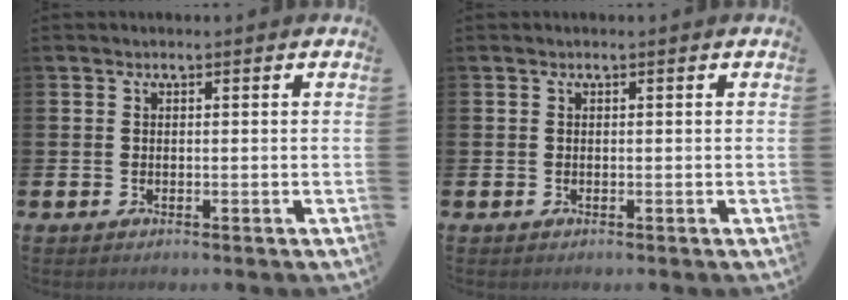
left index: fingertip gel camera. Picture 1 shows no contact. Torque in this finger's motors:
{"motor_torque": [-0.06, 0.07, -0.01, -0.01]}